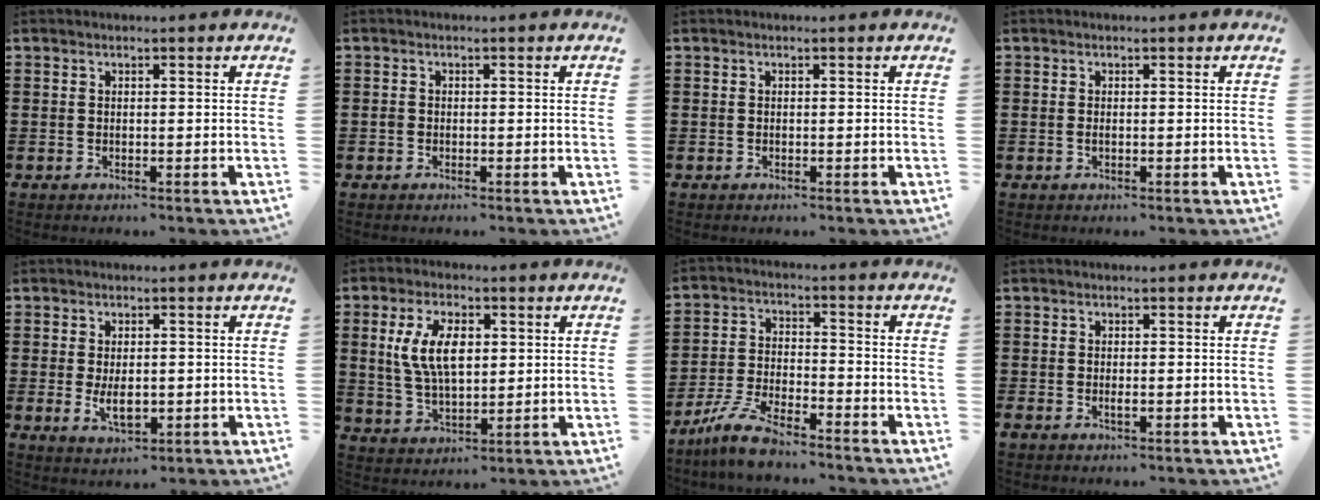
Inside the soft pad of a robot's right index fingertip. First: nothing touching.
{"total": 0.7, "force": [-0.3, 0.6, 0.3], "torque": [-0.014, 0.000, -0.009]}
{"total": 0.0}
{"total": 0.0}
{"total": 3.7, "force": [-0.1, 2.0, 3.2], "torque": [-0.059, -0.001, -0.005]}
{"total": 8.3, "force": [1.8, 4.3, 6.9], "torque": [-0.156, 0.009, 0.028]}
{"total": 6.8, "force": [-6.0, 0.7, 3.3], "torque": [-0.085, -0.008, -0.119]}
{"total": 0.9, "force": [-0.4, 0.3, 0.7], "torque": [-0.013, -0.004, -0.006]}